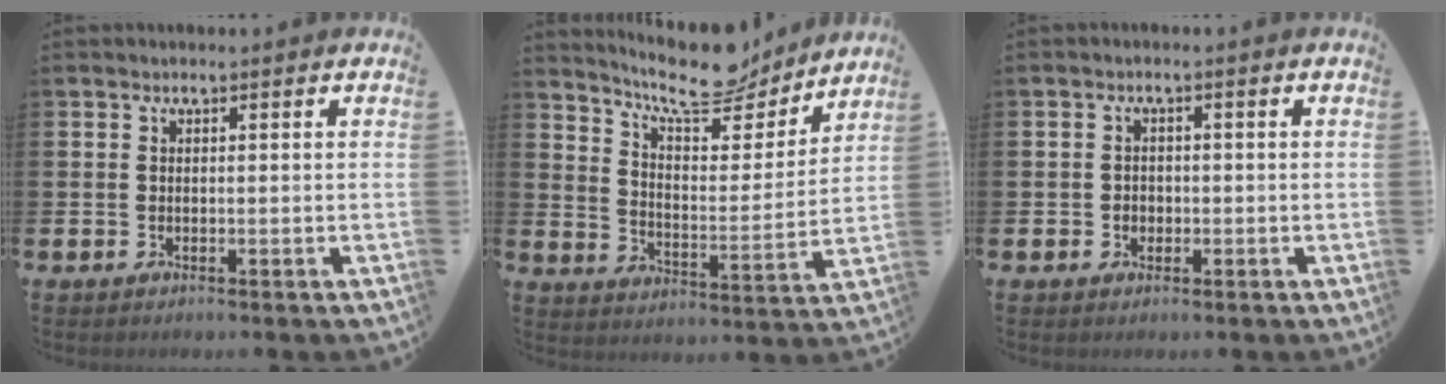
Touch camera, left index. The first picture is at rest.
{"total": 11.4, "force": [10.4, 2.6, 4.0], "torque": [-0.088, -0.072, 0.182]}
{"total": 1.5, "force": [-0.3, 1.4, 0.5], "torque": [0.001, 0.002, -0.011]}